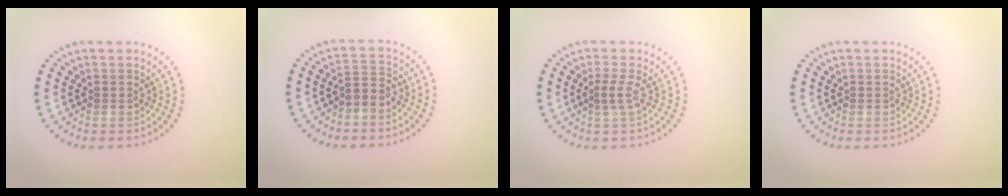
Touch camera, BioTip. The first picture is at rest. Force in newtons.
{"total": 2.0, "press": 1.5, "slide": 1.3}
{"total": 1.4, "press": 0.8, "slide": 1.1}
{"total": 0.0}